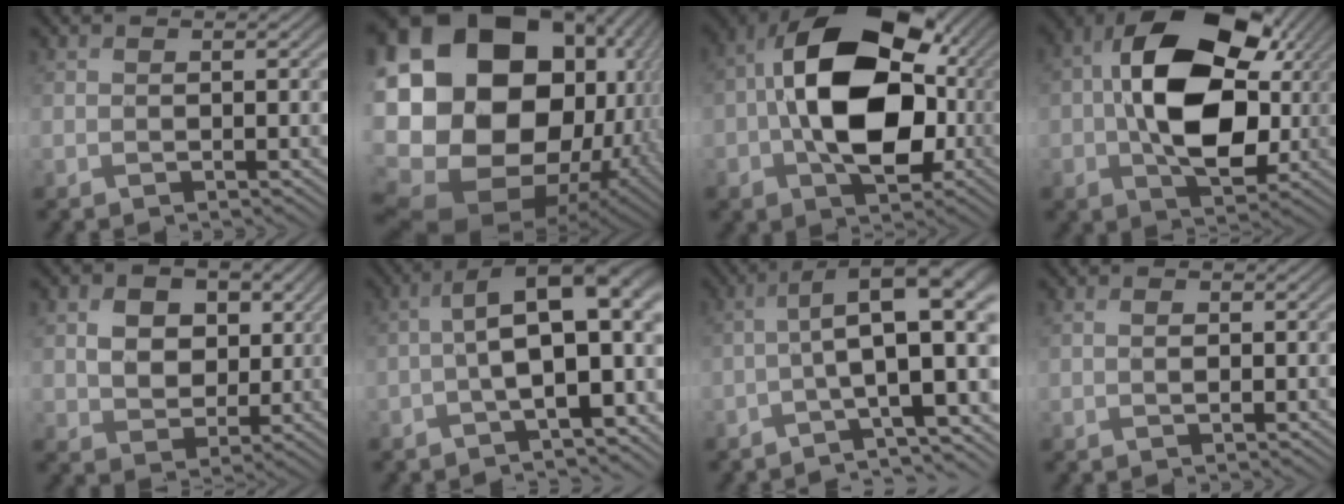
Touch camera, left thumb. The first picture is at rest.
{"total": 23.1, "force": [0.3, 17.5, 15.0], "torque": [-0.344, -0.017, 0.031]}
{"total": 15.4, "force": [-0.8, 9.7, 12.0], "torque": [-0.206, 0.012, -0.027]}
{"total": 16.2, "force": [0.7, 10.5, 12.4], "torque": [-0.216, 0.002, 0.013]}
{"total": 7.1, "force": [2.1, 5.4, 4.0], "torque": [-0.099, 0.004, 0.030]}
{"total": 10.9, "force": [-1.4, 4.8, 9.7], "torque": [-0.153, 0.010, -0.024]}
{"total": 10.7, "force": [-2.1, 3.0, 10.0], "torque": [-0.154, 0.017, -0.037]}
{"total": 1.7, "force": [0.3, 1.0, 1.3], "torque": [-0.014, -0.001, 0.001]}